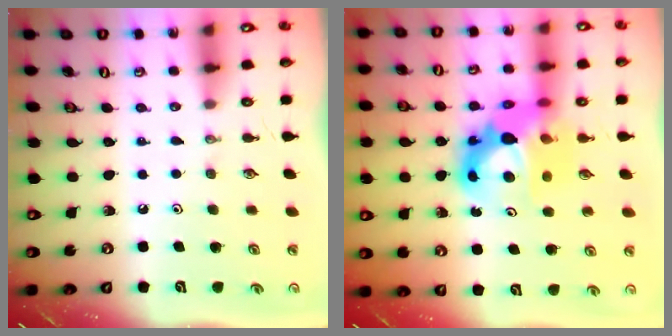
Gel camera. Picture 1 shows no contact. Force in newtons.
{"total": 15.7, "press": 15.6, "slide": 1.3}